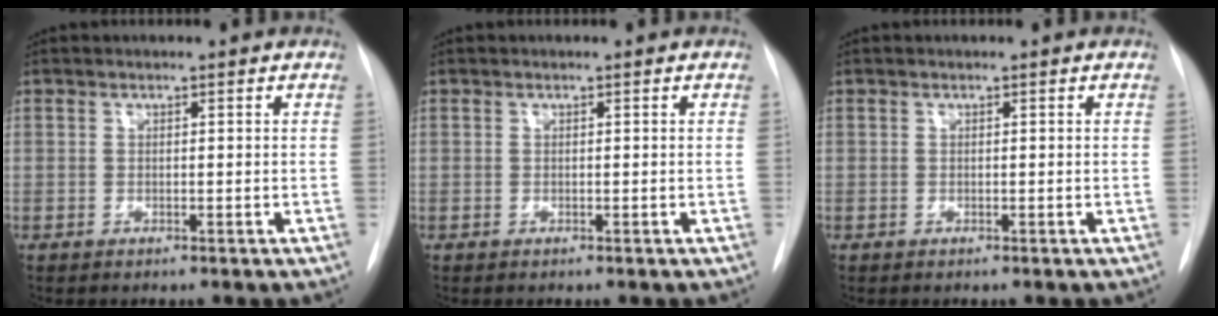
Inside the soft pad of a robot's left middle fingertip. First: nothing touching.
{"total": 0.0}
{"total": 0.0}